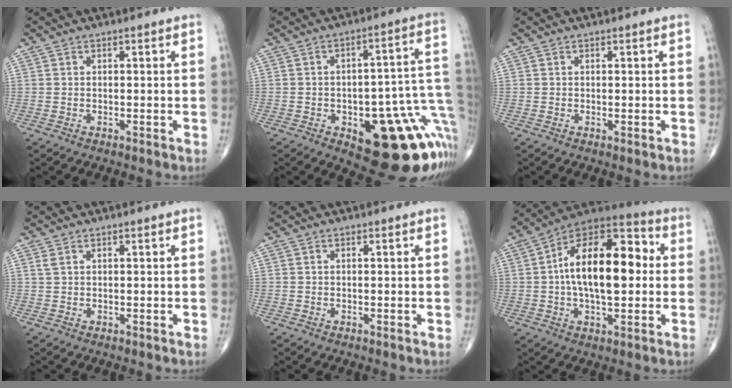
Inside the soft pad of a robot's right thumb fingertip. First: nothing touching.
{"total": 22.8, "force": [-7.4, 9.4, 19.4], "torque": [-0.161, 0.046, -0.074]}
{"total": 0.0}
{"total": 0.9, "force": [0.5, 0.4, 0.6], "torque": [-0.017, 0.010, 0.014]}
{"total": 0.0}
{"total": 20.0, "force": [1.4, 9.8, 17.5], "torque": [-0.267, 0.035, 0.012]}